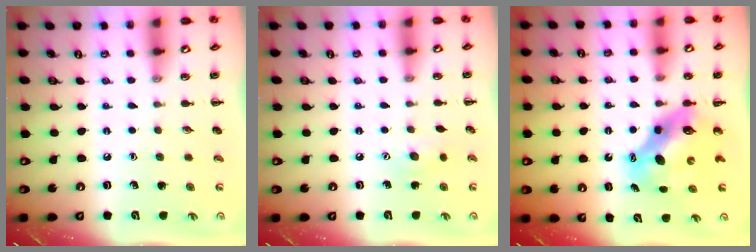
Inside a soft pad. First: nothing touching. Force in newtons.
{"total": 6.6, "press": 6.4, "slide": 1.7}
{"total": 7.7, "press": 7.5, "slide": 1.9}